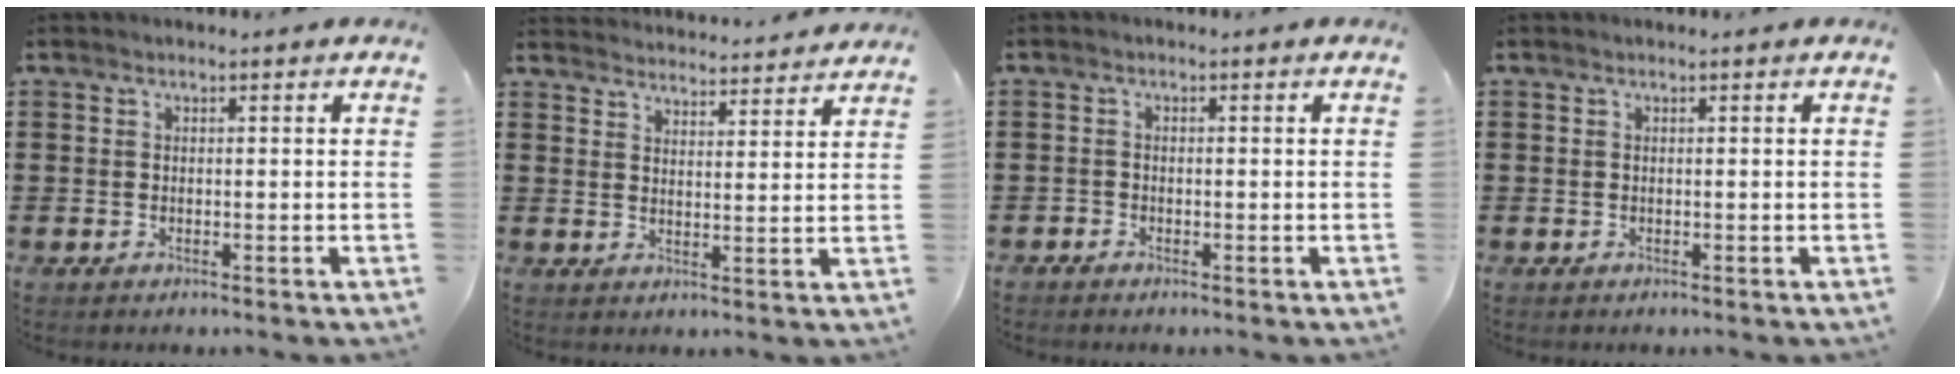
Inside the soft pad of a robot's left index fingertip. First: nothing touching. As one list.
[{"total": 3.9, "force": [3.9, -0.2, -0.3], "torque": [-0.001, -0.030, 0.068]}, {"total": 0.9, "force": [-0.9, 0.3, 0.0], "torque": [-0.004, 0.000, -0.018]}, {"total": 0.0}]